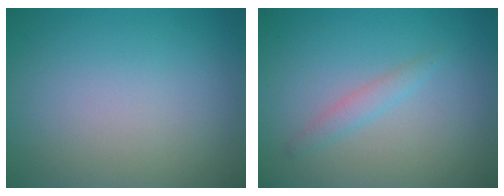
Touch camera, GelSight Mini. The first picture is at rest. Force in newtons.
{"total": 1.3, "press": 1.3, "slide": 0.0}